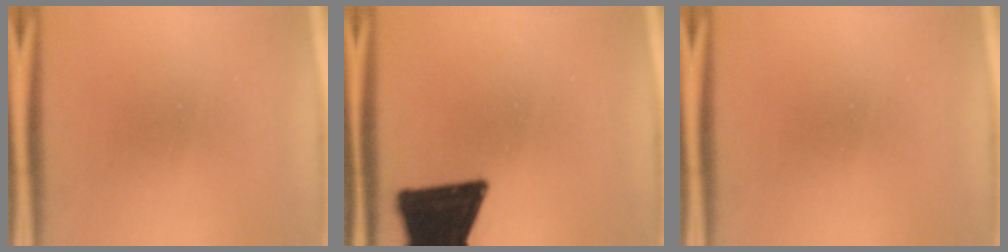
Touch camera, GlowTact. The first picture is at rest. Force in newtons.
{"total": 18.5}
{"total": 0.0}